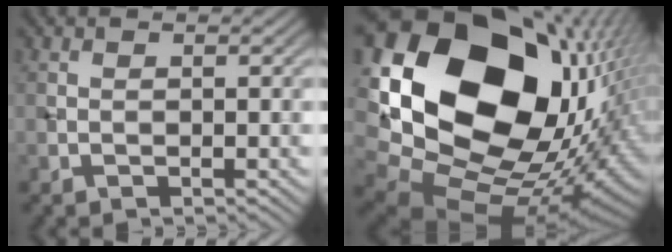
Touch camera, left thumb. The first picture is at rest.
{"total": 23.5, "force": [5.4, 17.0, 15.2], "torque": [-0.346, -0.017, 0.130]}